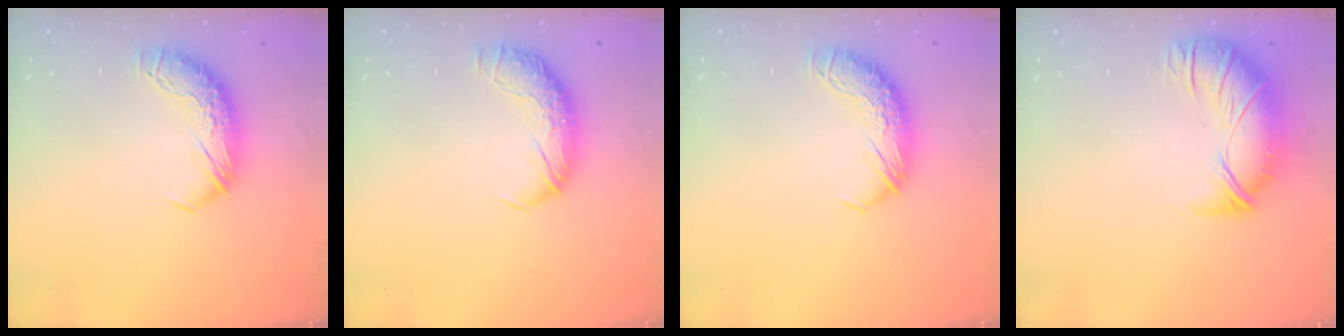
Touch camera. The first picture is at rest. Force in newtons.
{"total": 1.6, "press": 0.6, "slide": 1.5}
{"total": 0.0}
{"total": 2.7, "press": 1.1, "slide": 2.5}